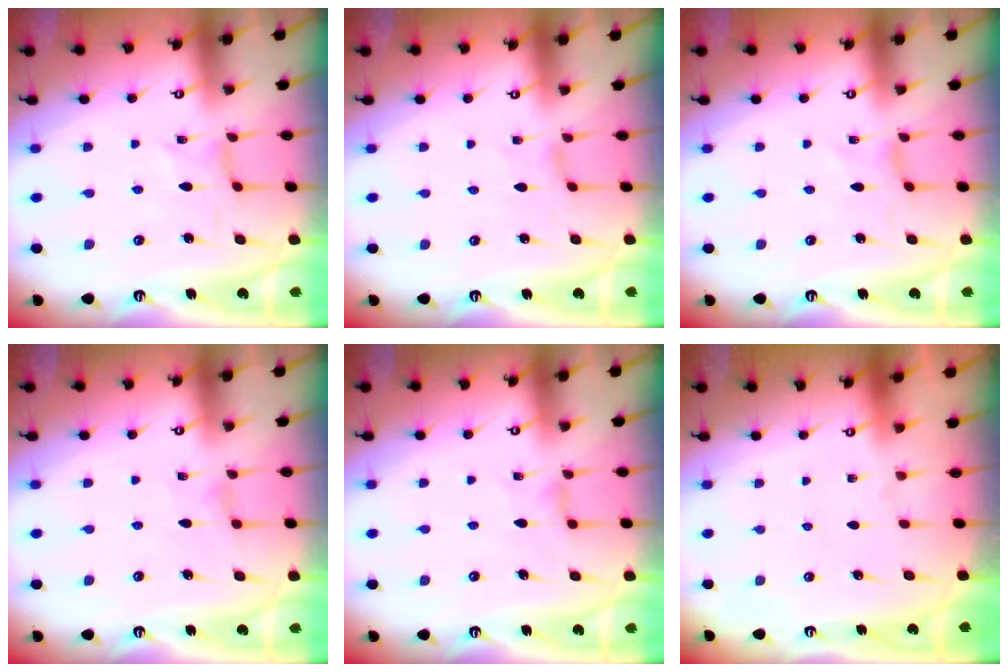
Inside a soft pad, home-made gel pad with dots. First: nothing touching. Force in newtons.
{"total": 1.1, "press": 1.0, "slide": 0.2}
{"total": 0.0}
{"total": 1.1, "press": 1.1, "slide": 0.2}
{"total": 2.3, "press": 2.3, "slide": 0.4}
{"total": 0.0}